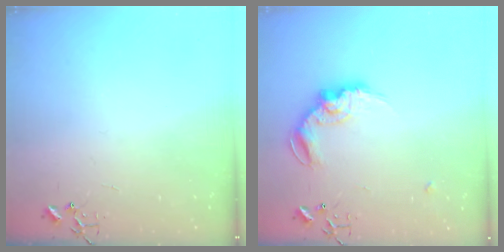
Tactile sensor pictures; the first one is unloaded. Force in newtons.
{"total": 12.7, "press": 12.7, "slide": 0.5}